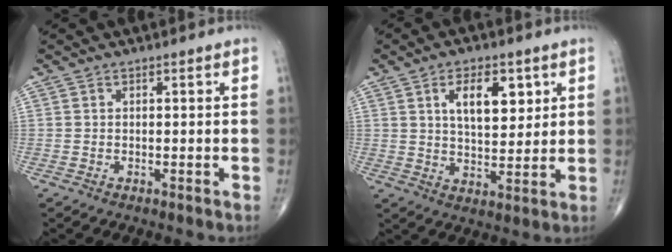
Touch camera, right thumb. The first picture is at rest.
{"total": 9.7, "force": [3.7, 4.9, 7.5], "torque": [-0.097, -0.022, 0.065]}